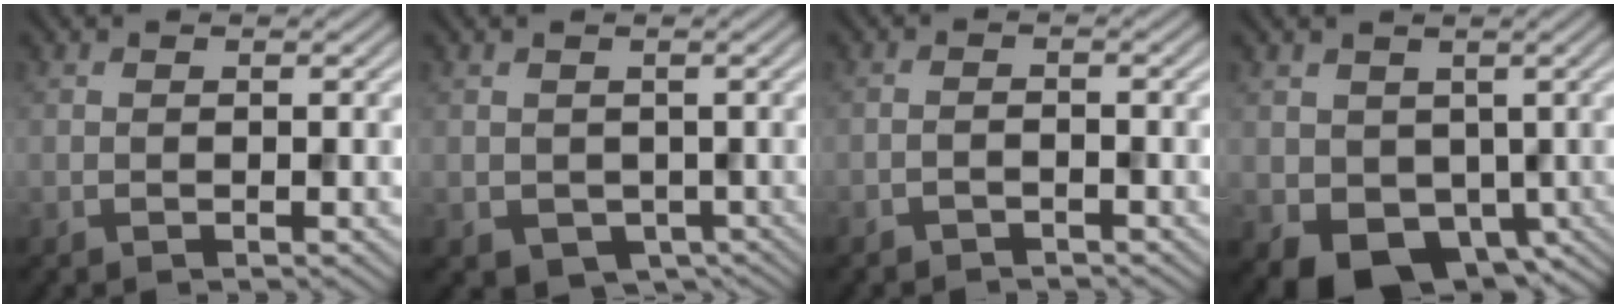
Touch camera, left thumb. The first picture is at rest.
{"total": 2.2, "force": [-0.3, 2.1, 0.7], "torque": [-0.019, -0.019, 0.006]}
{"total": 1.0, "force": [-1.0, 0.2, 0.1], "torque": [0.006, 0.004, -0.020]}
{"total": 5.9, "force": [-1.2, 4.9, 3.1], "torque": [-0.063, -0.031, -0.010]}